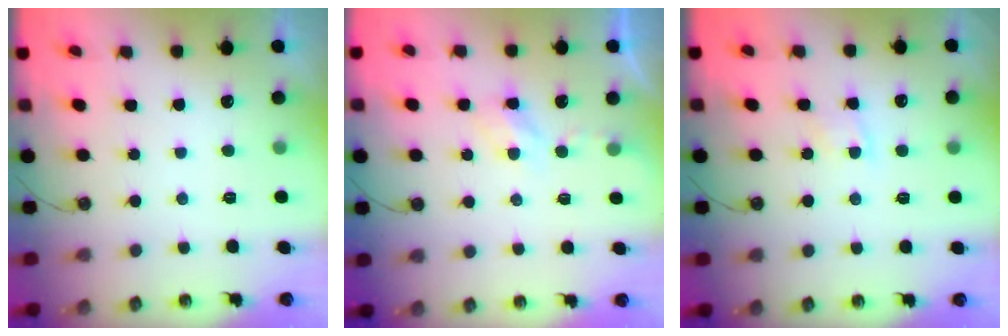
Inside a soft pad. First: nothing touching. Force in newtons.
{"total": 3.8, "press": 3.7, "slide": 0.6}
{"total": 5.4, "press": 5.3, "slide": 0.6}